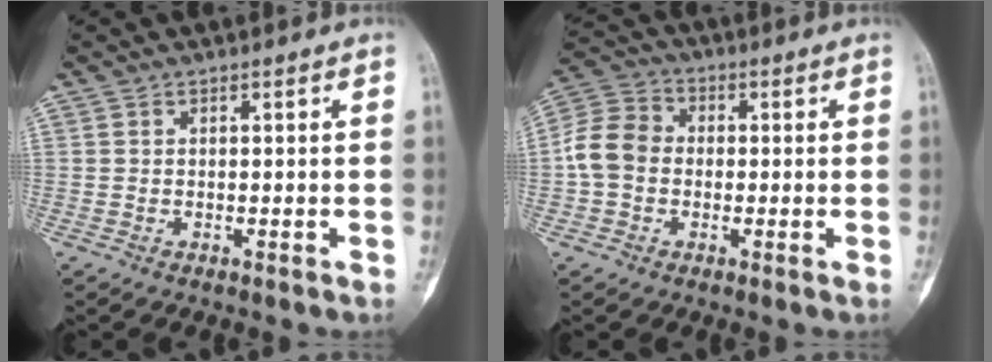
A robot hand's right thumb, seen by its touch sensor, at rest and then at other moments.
{"total": 8.1, "force": [-0.7, 6.7, 4.6], "torque": [-0.081, 0.027, -0.028]}